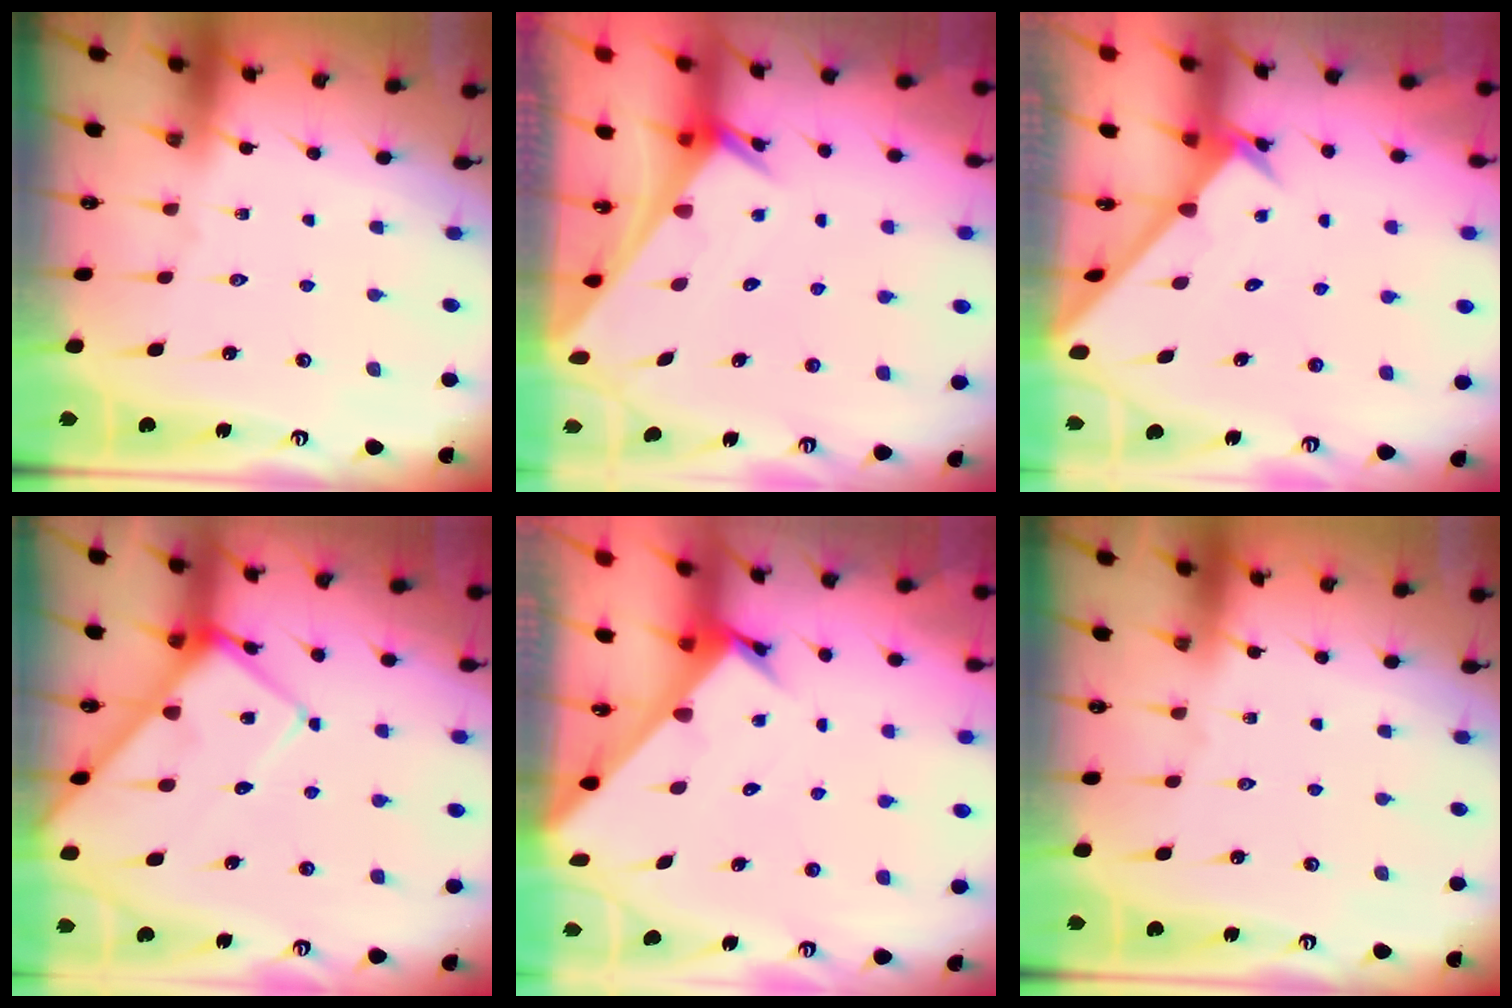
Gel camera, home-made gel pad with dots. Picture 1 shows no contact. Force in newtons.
{"total": 2.5, "press": 2.5, "slide": 0.1}
{"total": 2.5, "press": 2.5, "slide": 0.2}
{"total": 10.3, "press": 10.3, "slide": 0.7}
{"total": 2.8, "press": 2.8, "slide": 0.2}
{"total": 0.0}